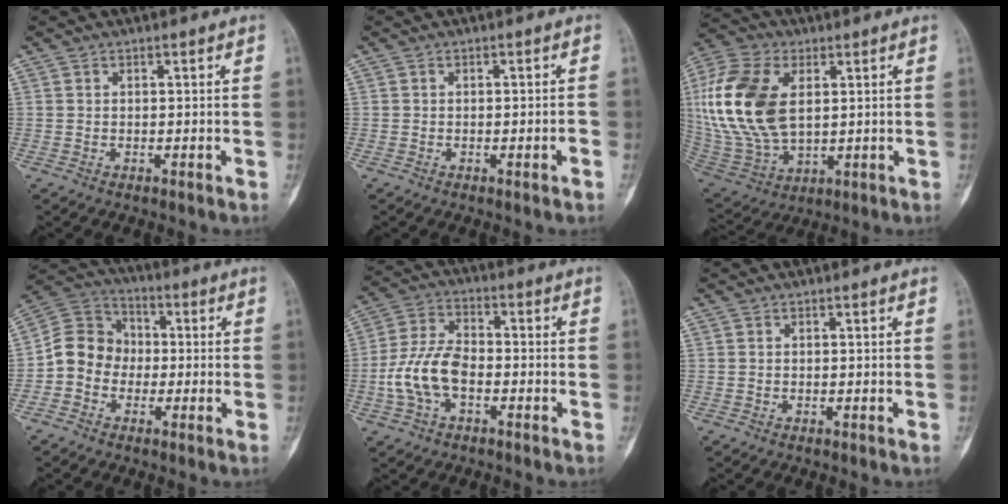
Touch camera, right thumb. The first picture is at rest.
{"total": 1.9, "force": [-0.7, 0.3, 1.8], "torque": [-0.029, 0.005, -0.008]}
{"total": 21.1, "force": [3.8, 12.5, 16.6], "torque": [-0.357, -0.011, 0.075]}
{"total": 9.6, "force": [-1.8, 8.4, 4.3], "torque": [-0.061, 0.038, -0.048]}
{"total": 10.3, "force": [-2.6, 5.8, 8.1], "torque": [-0.169, 0.030, -0.056]}
{"total": 0.0}